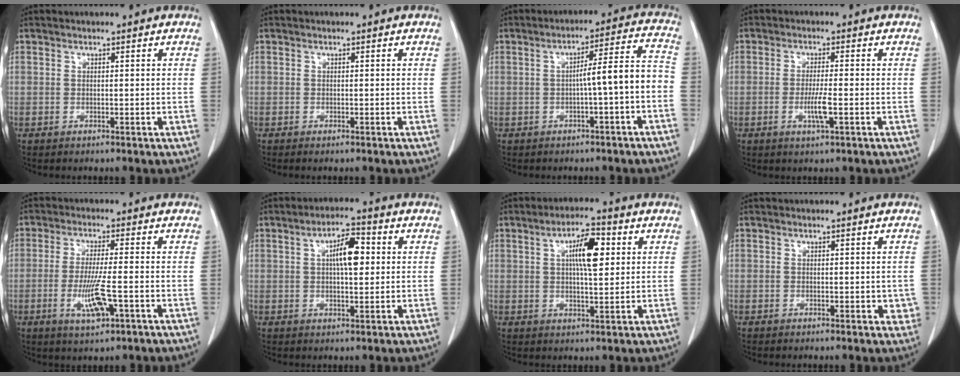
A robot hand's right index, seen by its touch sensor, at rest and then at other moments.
{"total": 0.6, "force": [-0.4, 0.0, 0.4], "torque": [-0.009, -0.002, -0.007]}
{"total": 7.4, "force": [-1.9, 0.1, 7.1], "torque": [-0.098, 0.030, -0.025]}
{"total": 3.8, "force": [-1.1, 0.1, 3.7], "torque": [-0.072, -0.007, -0.020]}
{"total": 7.0, "force": [-2.2, 0.6, 6.6], "torque": [-0.128, -0.015, -0.038]}
{"total": 6.5, "force": [1.4, 2.0, 6.1], "torque": [-0.103, 0.011, 0.022]}
{"total": 7.5, "force": [2.1, 1.9, 7.0], "torque": [-0.119, 0.009, 0.035]}
{"total": 2.5, "force": [-0.1, 1.4, 2.1], "torque": [-0.011, -0.001, 0.001]}